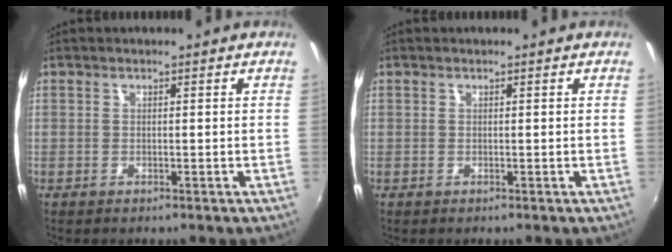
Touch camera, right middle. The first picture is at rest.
{"total": 0.0}